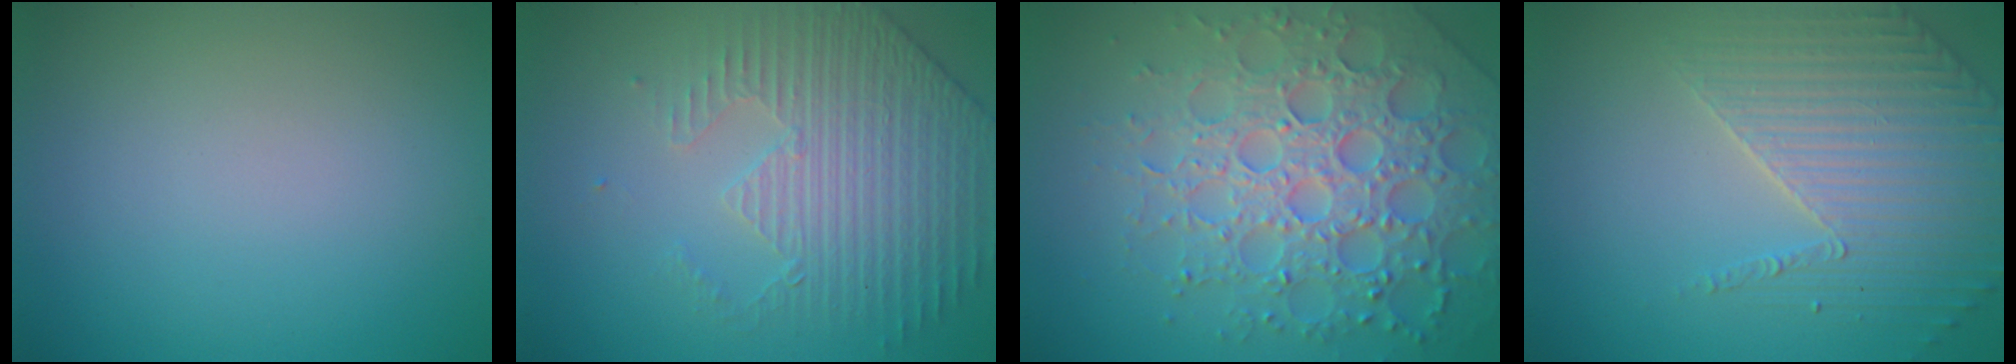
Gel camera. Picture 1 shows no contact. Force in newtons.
{"total": 4.4, "press": 3.6, "slide": 2.5}
{"total": 7.1, "press": 6.9, "slide": 1.7}
{"total": 3.7, "press": 3.7, "slide": 0.7}